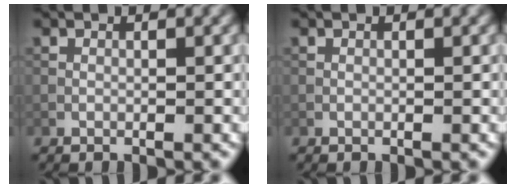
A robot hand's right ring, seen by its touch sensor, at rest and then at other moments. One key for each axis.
{"total": 0.0}